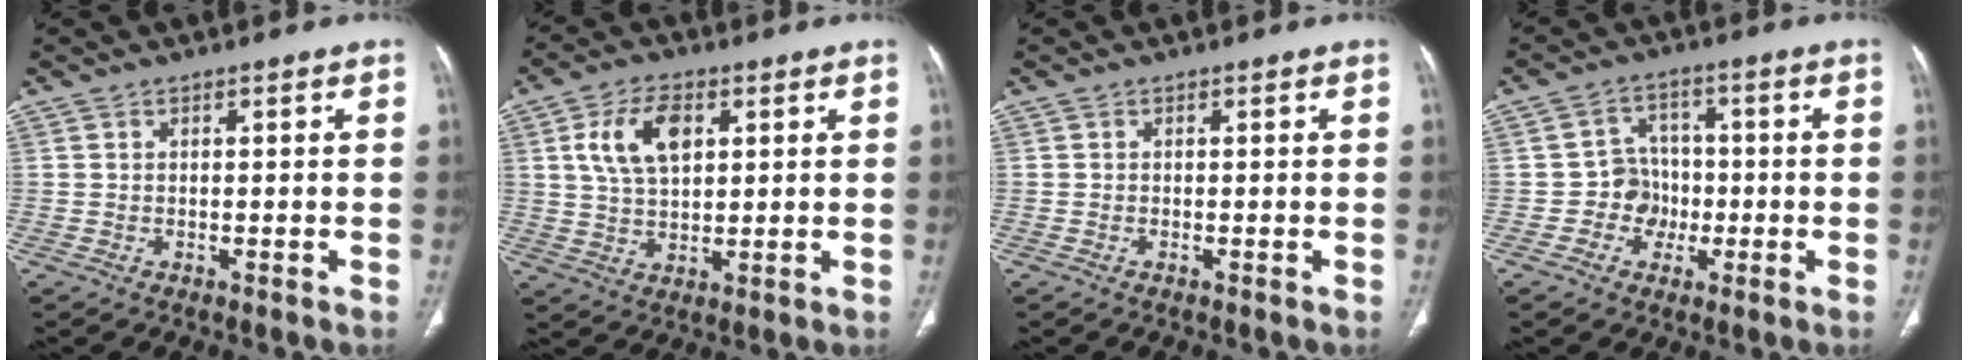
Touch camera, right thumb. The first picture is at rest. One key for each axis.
{"total": 9.9, "fx": 3.1, "fy": 5.7, "fz": 7.4, "tx": -0.129, "ty": -0.005, "tz": 0.059}
{"total": 0.0}
{"total": 5.8, "fx": -1.5, "fy": 5.4, "fz": 1.5, "tx": 0.015, "ty": 0.019, "tz": -0.031}